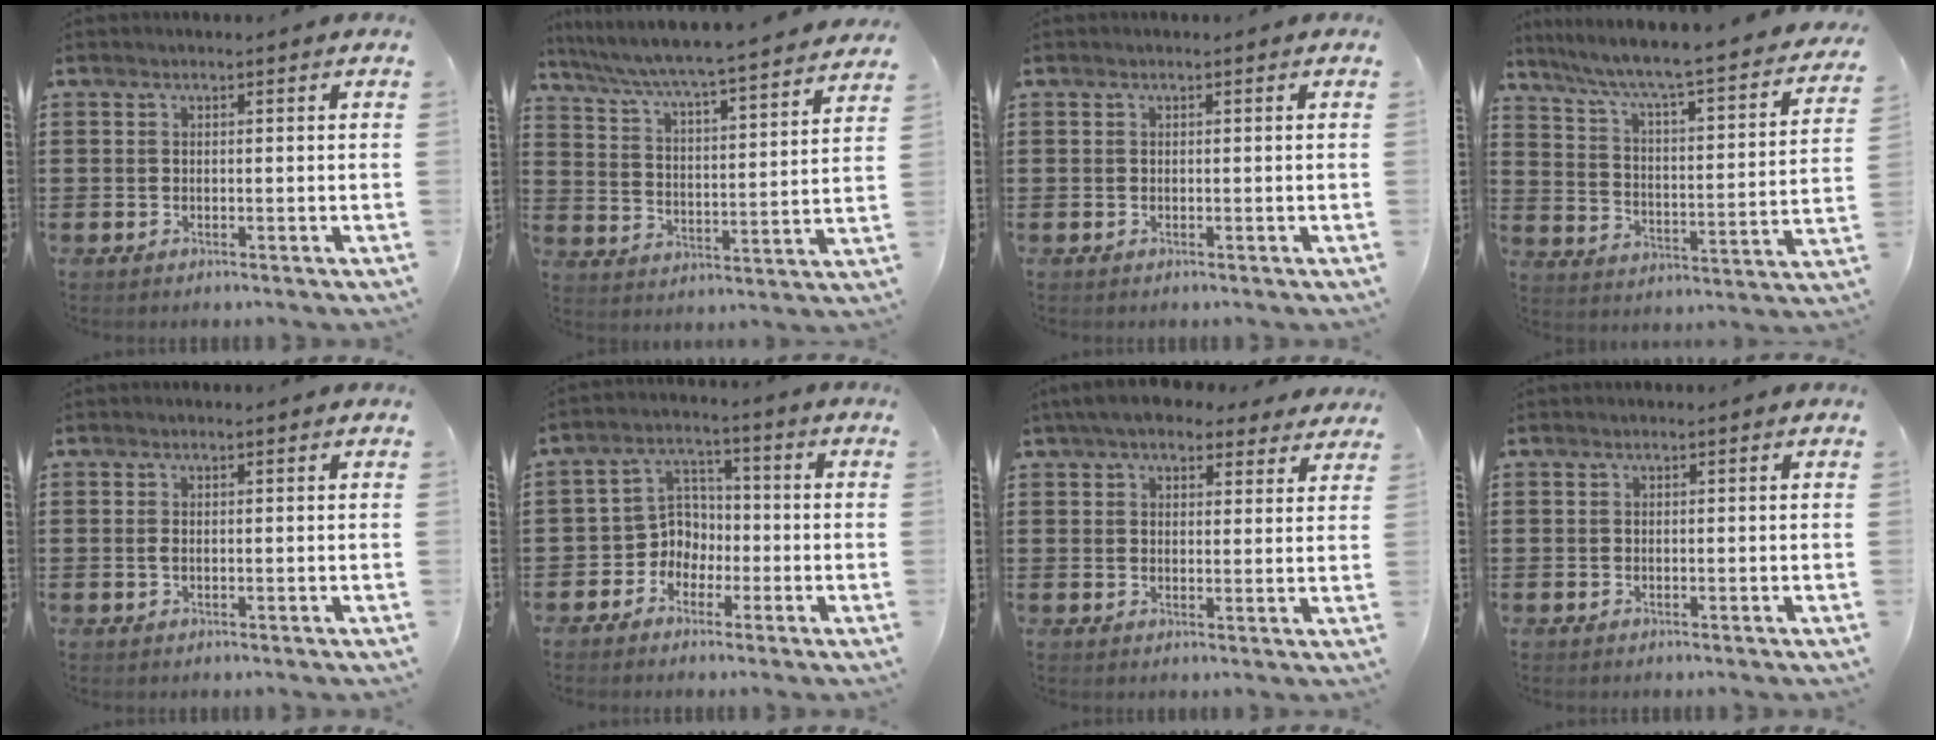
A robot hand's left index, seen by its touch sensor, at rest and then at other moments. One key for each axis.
{"total": 4.7, "fx": 4.3, "fy": -0.9, "fz": 1.7, "tx": -0.056, "ty": -0.046, "tz": 0.063}
{"total": 0.0}
{"total": 5.0, "fx": 3.9, "fy": -0.2, "fz": 3.0, "tx": -0.079, "ty": -0.046, "tz": 0.052}
{"total": 0.9, "fx": 0.0, "fy": 0.3, "fz": 0.8, "tx": -0.024, "ty": -0.002, "tz": -0.003}
{"total": 5.2, "fx": -2.0, "fy": 4.6, "fz": 1.2, "tx": -0.047, "ty": 0.002, "tz": -0.046}
{"total": 5.5, "fx": 4.8, "fy": 1.5, "fz": 2.3, "tx": -0.061, "ty": -0.003, "tz": 0.090}
{"total": 0.0}